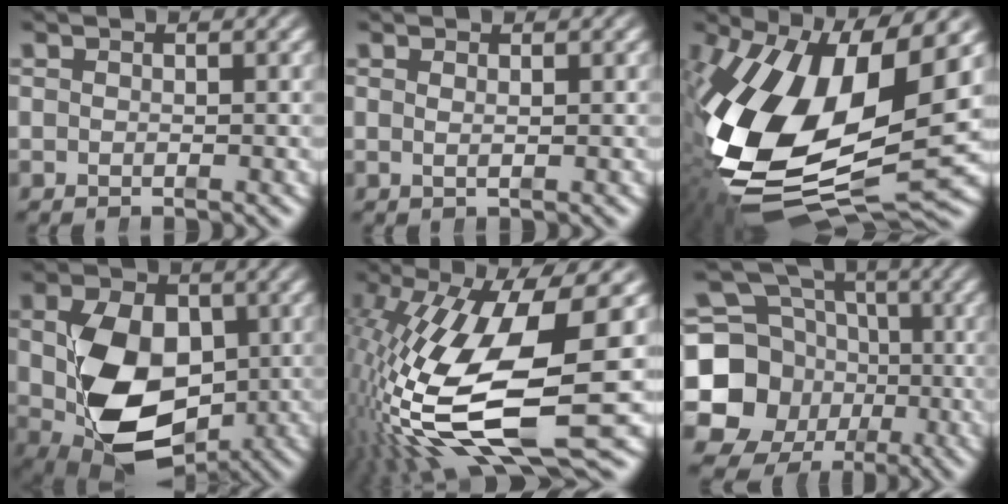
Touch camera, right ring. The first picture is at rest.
{"total": 0.8, "force": [0.2, -0.6, 0.5], "torque": [-0.009, -0.006, 0.009]}
{"total": 18.0, "force": [-2.3, 9.6, 15.0], "torque": [-0.312, -0.043, -0.004]}
{"total": 11.9, "force": [-2.1, 7.6, 8.9], "torque": [-0.189, -0.055, -0.007]}
{"total": 13.3, "force": [-2.2, 5.4, 12.0], "torque": [-0.235, -0.038, -0.008]}
{"total": 16.3, "force": [-2.4, 14.7, 6.5], "torque": [-0.156, -0.072, -0.034]}